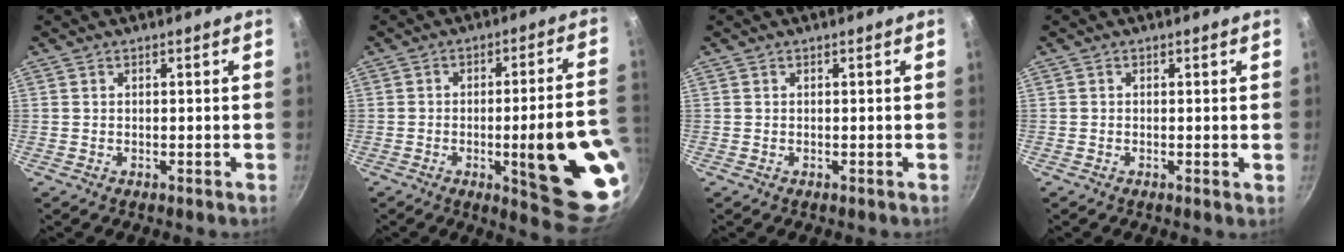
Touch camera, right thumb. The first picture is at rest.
{"total": 19.6, "force": [-4.6, 4.2, 18.6], "torque": [-0.213, 0.013, -0.055]}
{"total": 0.0}
{"total": 0.6, "force": [0.0, 0.1, 0.5], "torque": [-0.008, -0.001, -0.002]}